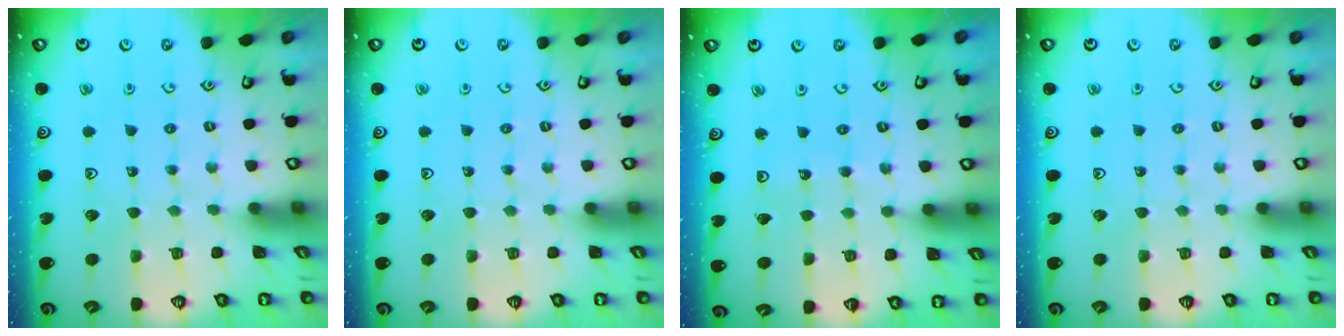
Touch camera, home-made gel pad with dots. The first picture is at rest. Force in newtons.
{"total": 0.0}
{"total": 6.0, "press": 5.9, "slide": 0.5}
{"total": 0.0}